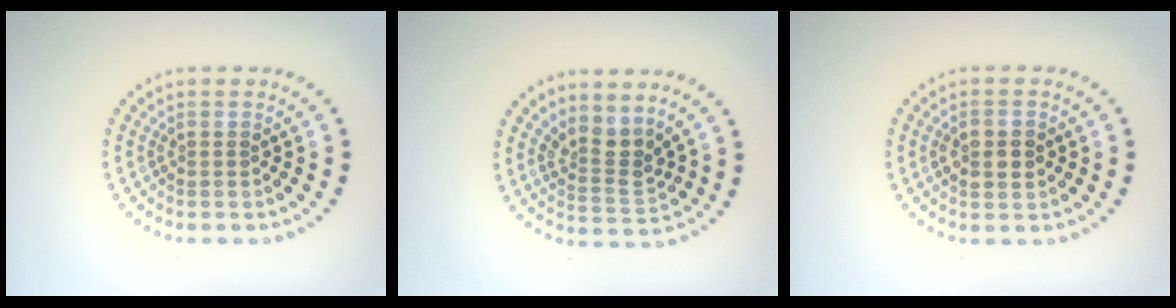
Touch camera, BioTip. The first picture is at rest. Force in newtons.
{"total": 2.8, "press": 2.0, "slide": 2.0}
{"total": 2.4, "press": 2.4, "slide": 0.3}